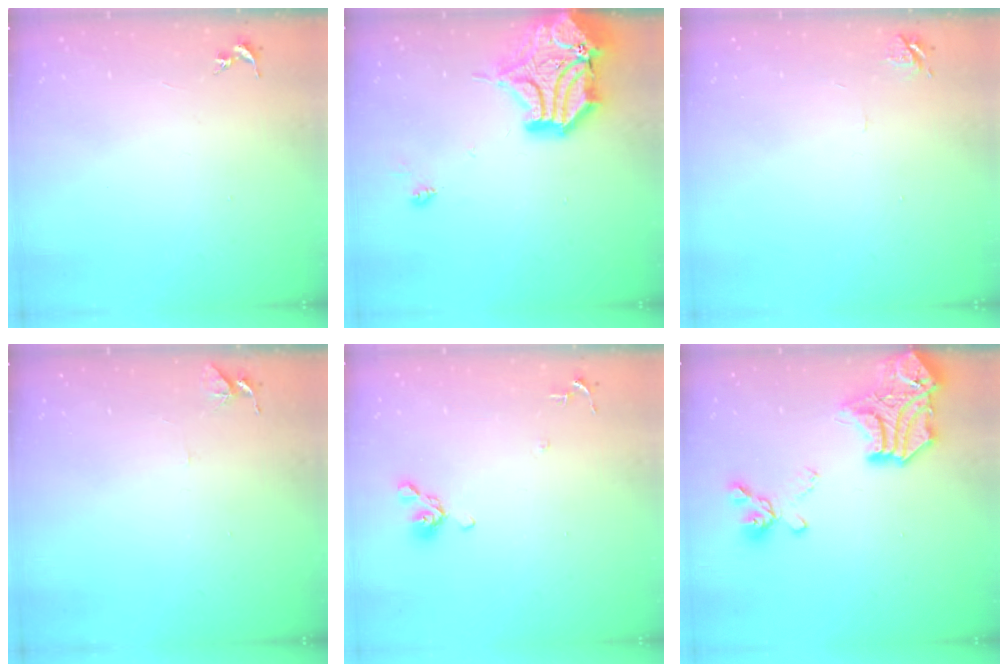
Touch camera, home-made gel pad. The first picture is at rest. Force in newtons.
{"total": 20.7, "press": 20.5, "slide": 3.1}
{"total": 5.8, "press": 5.8, "slide": 0.7}
{"total": 5.2, "press": 5.1, "slide": 0.4}
{"total": 8.7, "press": 8.5, "slide": 1.8}
{"total": 21.4, "press": 21.4, "slide": 1.4}